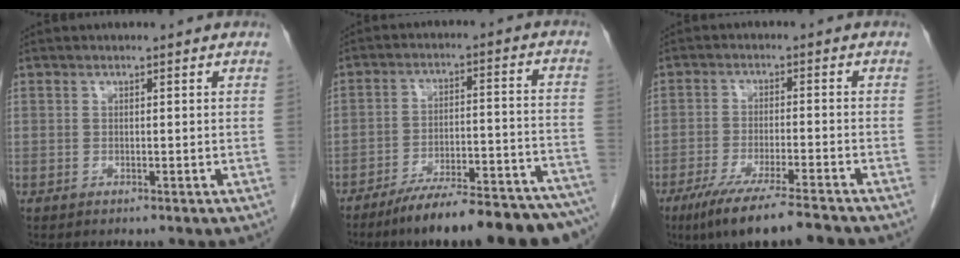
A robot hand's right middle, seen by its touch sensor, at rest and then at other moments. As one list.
[{"total": 21.0, "force": [-17.7, 2.4, 11.1], "torque": [-0.102, 0.019, -0.250]}, {"total": 10.6, "force": [-8.4, 0.2, 6.5], "torque": [-0.106, -0.030, -0.139]}]